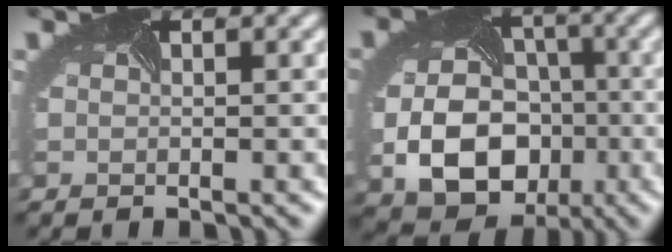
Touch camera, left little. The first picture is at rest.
{"total": 10.1, "force": [-2.4, 7.7, 5.9], "torque": [-0.101, -0.029, -0.038]}